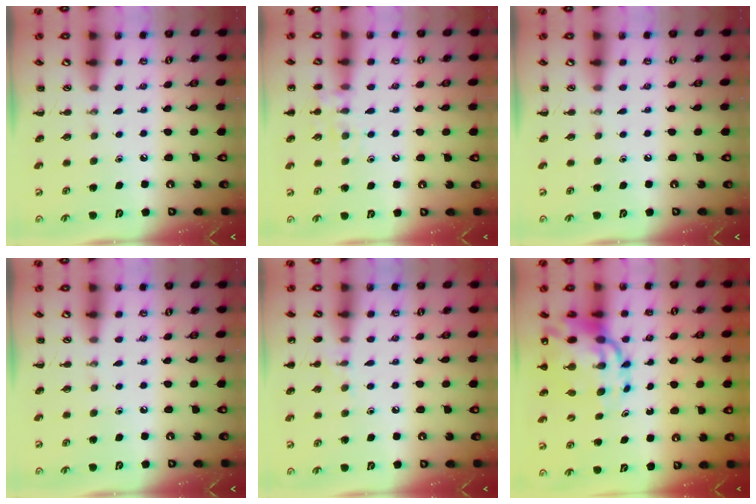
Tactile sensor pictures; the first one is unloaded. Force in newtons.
{"total": 8.5, "press": 8.4, "slide": 1.0}
{"total": 0.0}
{"total": 0.0}
{"total": 6.7, "press": 6.4, "slide": 1.9}
{"total": 16.1, "press": 15.4, "slide": 4.6}